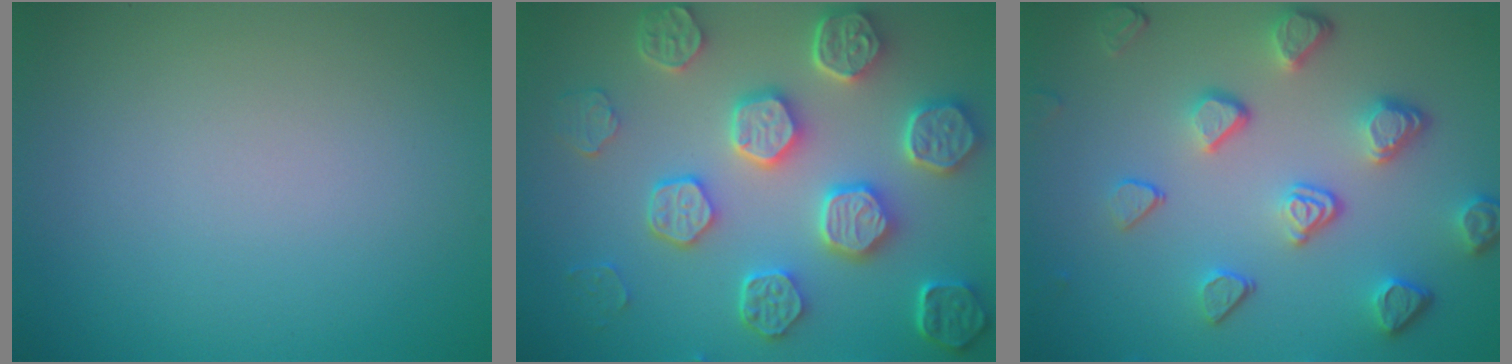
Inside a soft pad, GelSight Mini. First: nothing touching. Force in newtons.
{"total": 8.0, "press": 6.4, "slide": 4.7}
{"total": 5.1, "press": 3.9, "slide": 3.2}